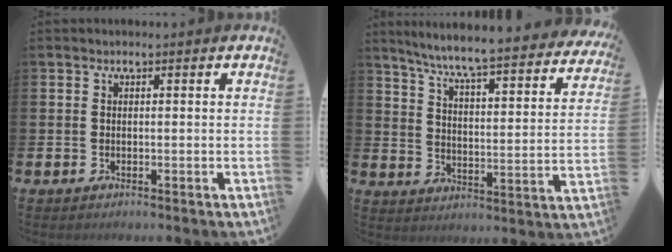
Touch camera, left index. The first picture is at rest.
{"total": 7.1, "force": [6.5, 0.1, 2.8], "torque": [-0.084, -0.057, 0.107]}